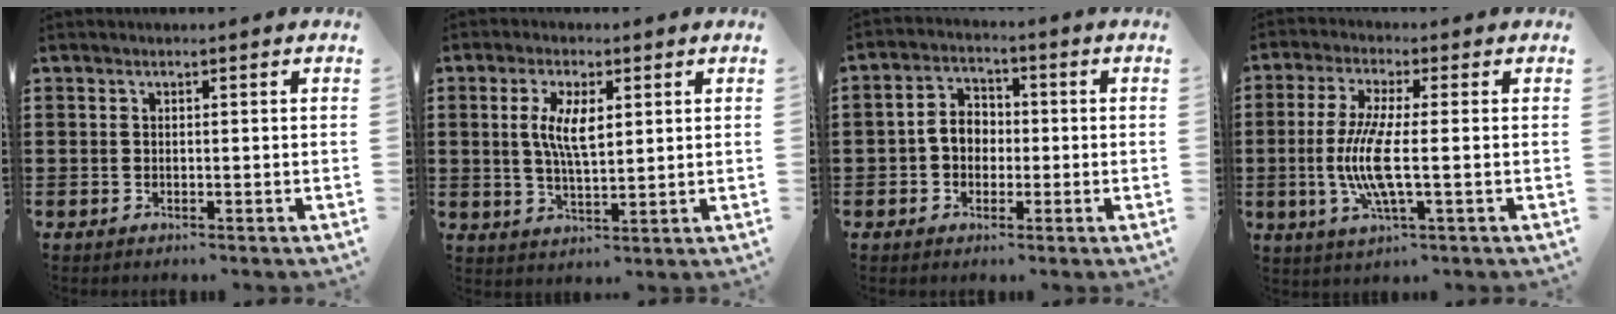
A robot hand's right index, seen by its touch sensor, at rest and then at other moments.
{"total": 6.2, "force": [1.3, 2.2, 5.7], "torque": [-0.115, 0.006, 0.022]}
{"total": 4.5, "force": [-0.7, 3.6, 2.7], "torque": [-0.065, 0.009, -0.018]}
{"total": 8.5, "force": [-1.1, 1.4, 8.3], "torque": [-0.178, -0.021, -0.027]}